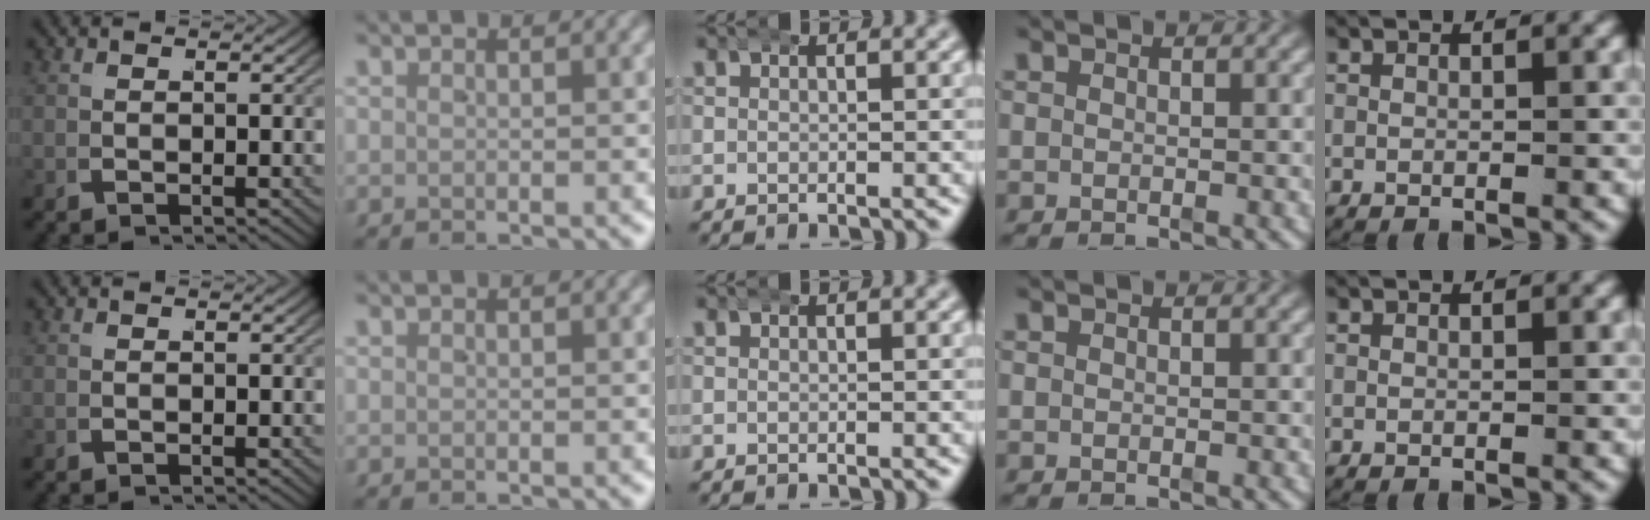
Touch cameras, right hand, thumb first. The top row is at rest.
{}